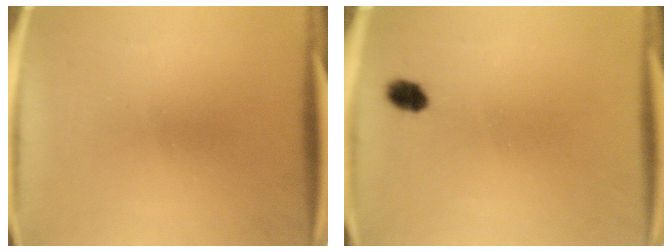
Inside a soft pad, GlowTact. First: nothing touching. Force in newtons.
{"total": 2.9}